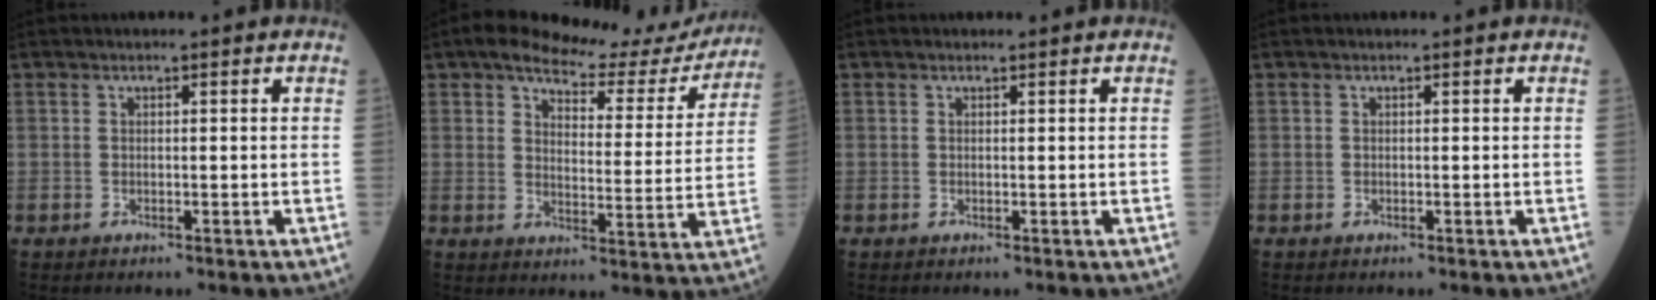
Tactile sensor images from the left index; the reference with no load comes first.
{"total": 15.6, "force": [14.1, 4.5, 4.9], "torque": [-0.053, -0.011, 0.166]}
{"total": 0.0}
{"total": 0.0}